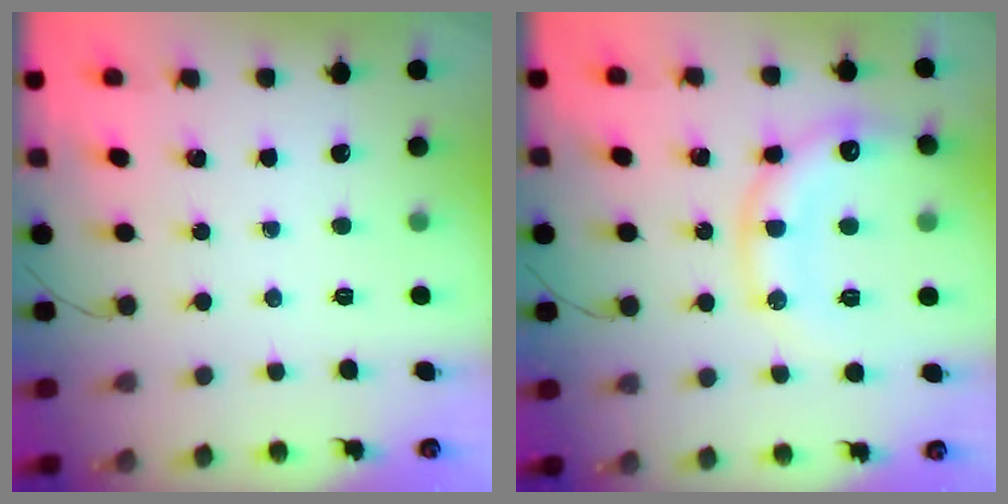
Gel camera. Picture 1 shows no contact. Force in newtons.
{"total": 16.5, "press": 16.4, "slide": 2.1}